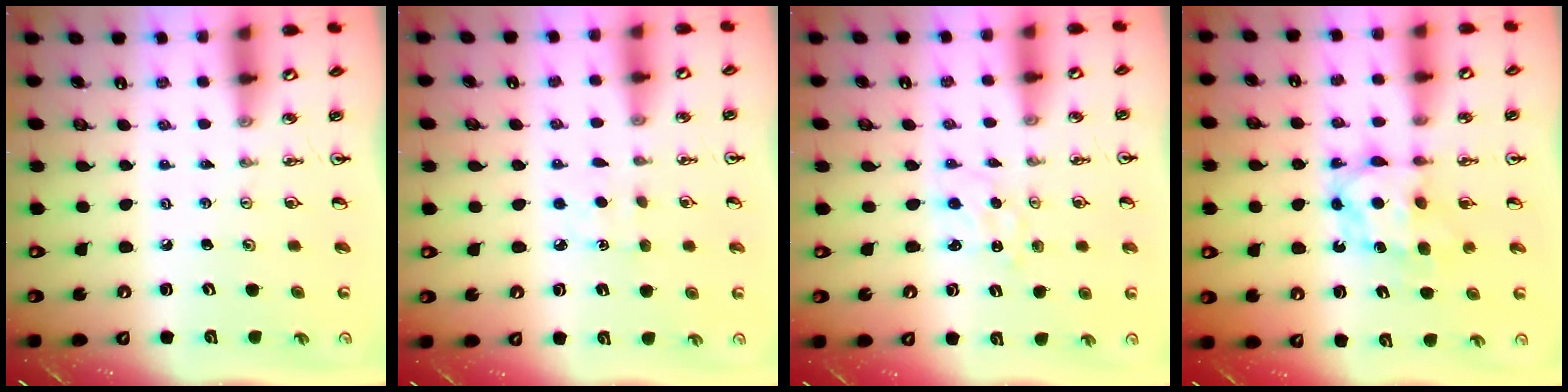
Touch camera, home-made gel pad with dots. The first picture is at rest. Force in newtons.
{"total": 2.9, "press": 2.9, "slide": 0.3}
{"total": 0.0}
{"total": 7.2, "press": 7.2, "slide": 0.6}